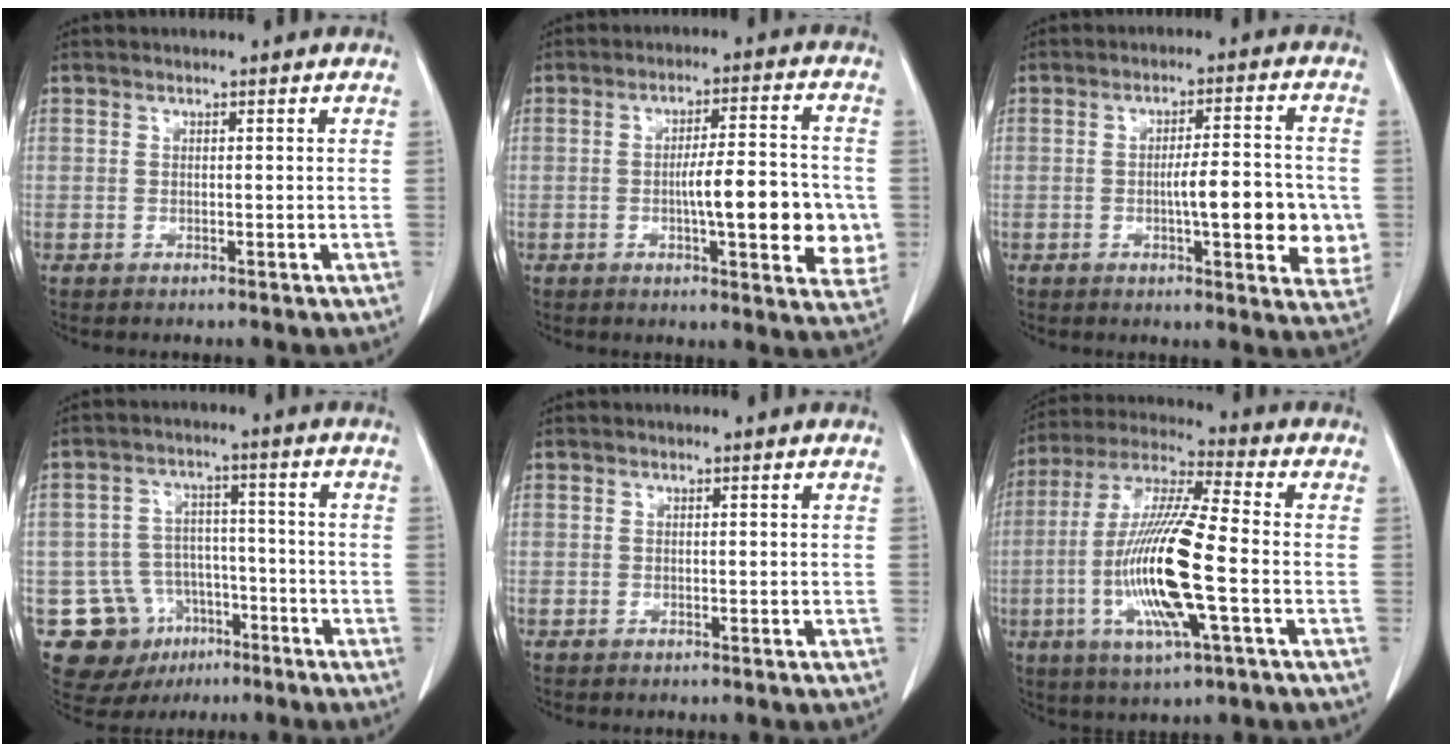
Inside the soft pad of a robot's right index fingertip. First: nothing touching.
{"total": 12.7, "force": [-1.8, 2.7, 12.3], "torque": [-0.163, 0.008, -0.022]}
{"total": 10.8, "force": [-1.4, 2.4, 10.4], "torque": [-0.132, 0.005, -0.016]}
{"total": 11.7, "force": [-5.7, 9.8, 3.0], "torque": [-0.059, 0.035, -0.077]}
{"total": 0.0}
{"total": 16.5, "force": [-3.4, 1.3, 16.1], "torque": [-0.331, -0.011, -0.064]}